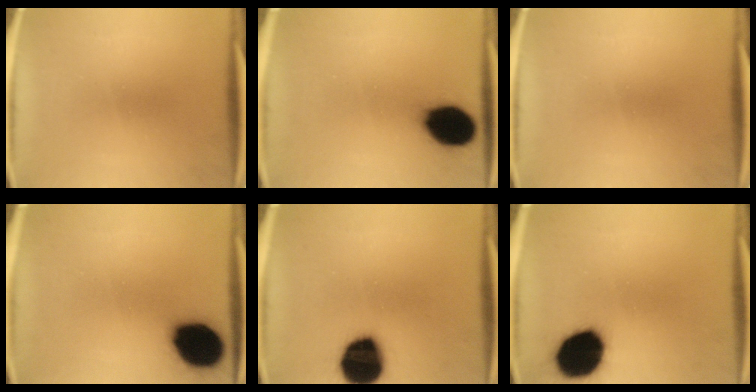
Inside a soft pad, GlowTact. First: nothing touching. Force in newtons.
{"total": 14.3}
{"total": 0.0}
{"total": 16.4}
{"total": 17.6}
{"total": 17.3}